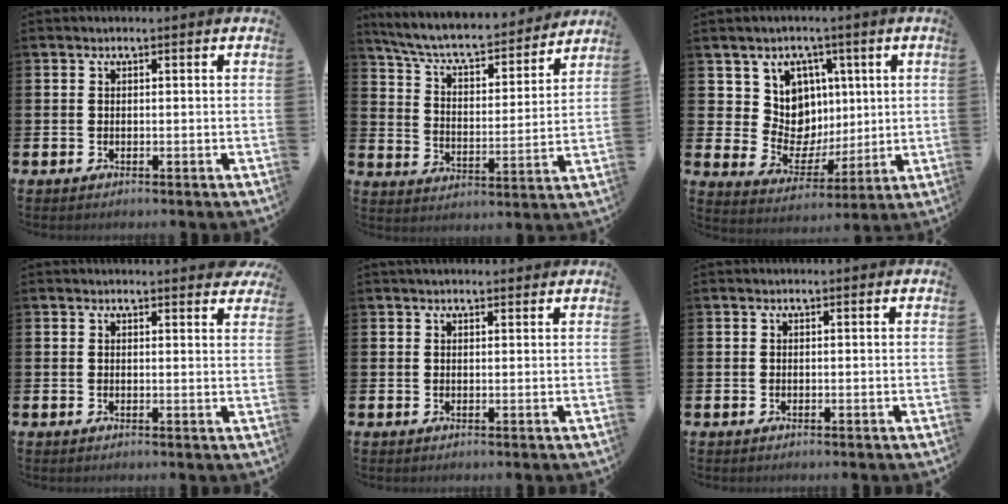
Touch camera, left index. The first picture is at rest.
{"total": 7.5, "force": [6.9, 1.5, 2.5], "torque": [-0.075, -0.054, 0.114]}
{"total": 8.2, "force": [3.2, 7.3, 2.1], "torque": [-0.072, -0.020, 0.063]}
{"total": 1.8, "force": [1.8, 0.0, 0.1], "torque": [0.012, -0.014, 0.030]}
{"total": 1.3, "force": [1.2, 0.4, 0.3], "torque": [0.006, 0.000, 0.019]}
{"total": 0.0}